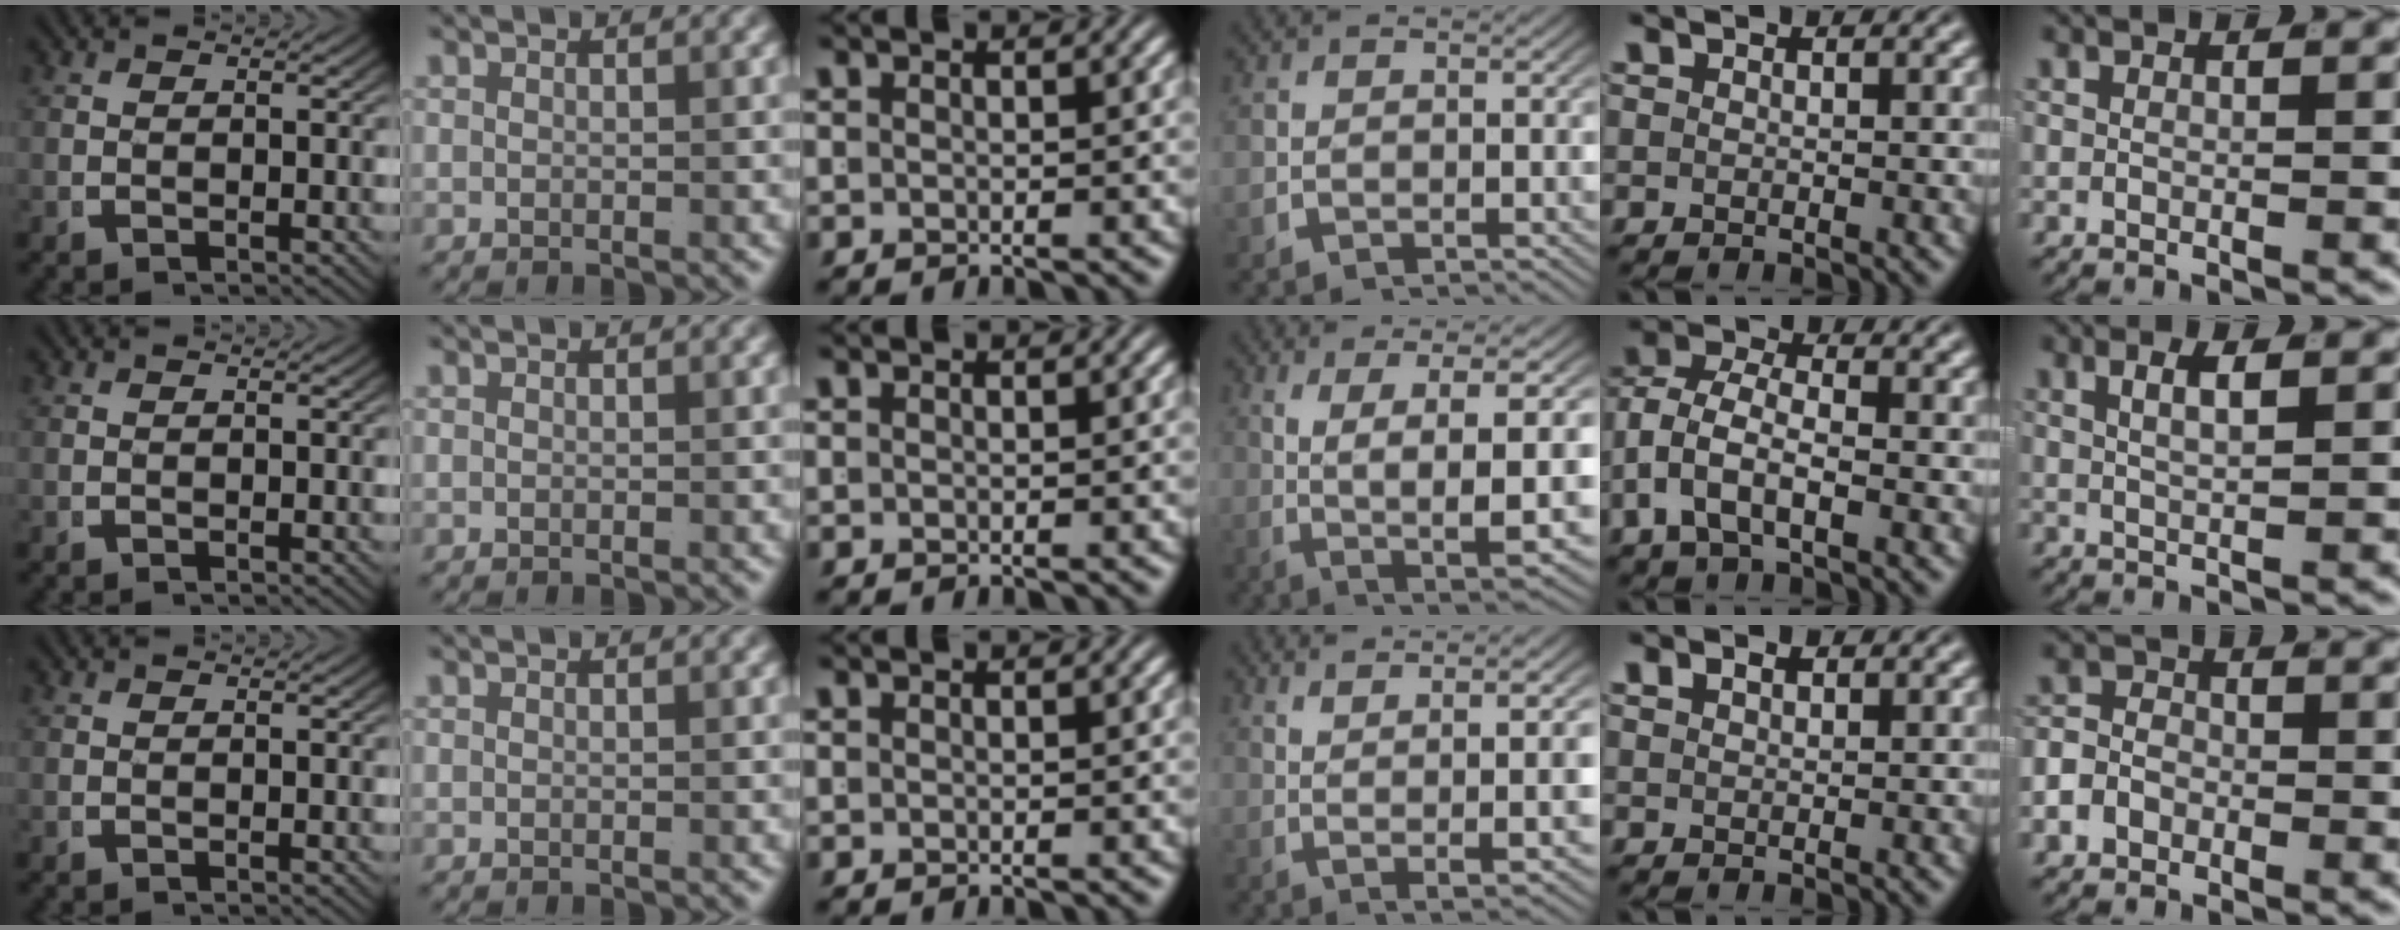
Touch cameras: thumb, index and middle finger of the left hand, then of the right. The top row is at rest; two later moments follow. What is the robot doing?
{"motion": "lift_and_place", "object": "coat"}